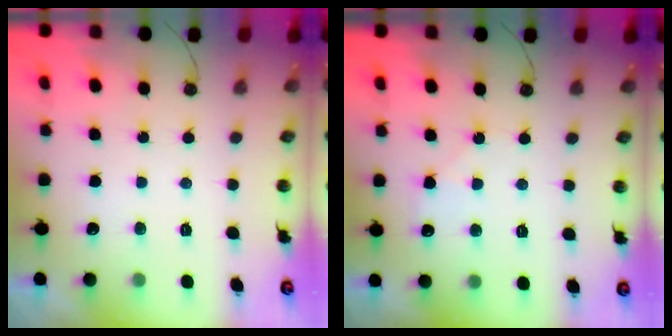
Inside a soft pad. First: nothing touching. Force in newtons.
{"total": 5.8, "press": 5.8, "slide": 0.9}